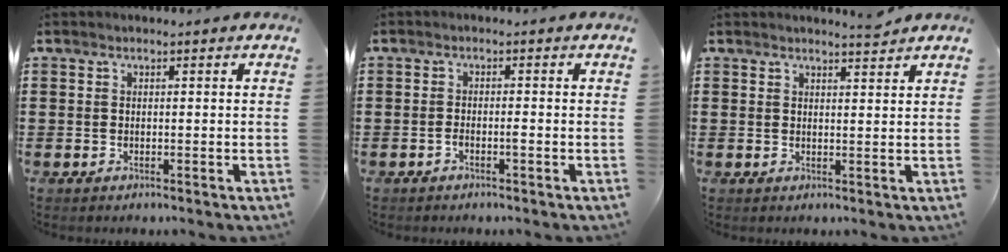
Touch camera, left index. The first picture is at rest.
{"total": 1.2, "force": [-0.7, 0.1, 0.9], "torque": [-0.019, -0.004, -0.012]}
{"total": 2.5, "force": [2.4, -0.1, 0.6], "torque": [-0.009, -0.006, 0.045]}